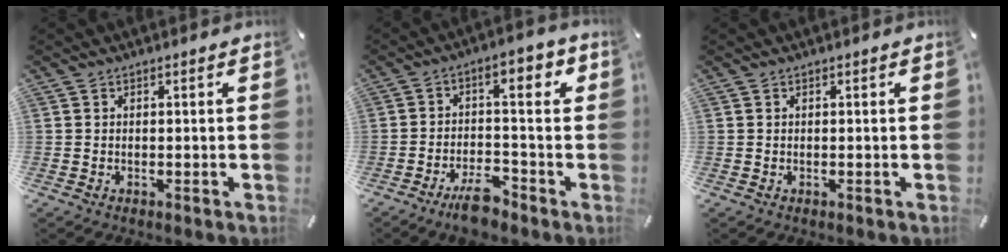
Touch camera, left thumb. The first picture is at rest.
{"total": 10.5, "force": [-4.5, 5.3, 7.9], "torque": [-0.121, 0.038, -0.083]}
{"total": 0.0}